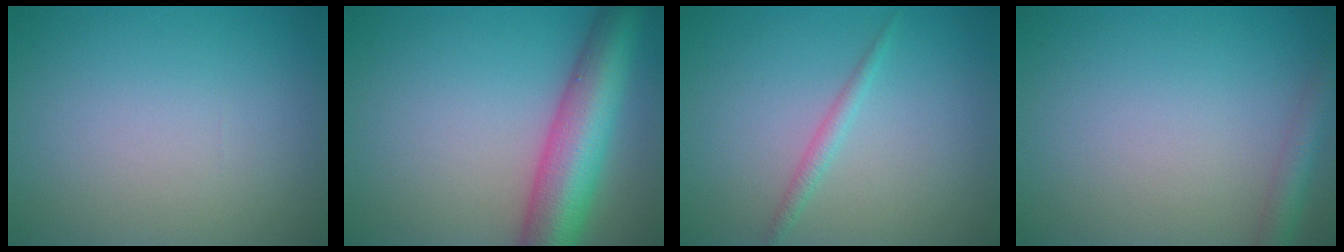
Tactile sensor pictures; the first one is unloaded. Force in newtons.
{"total": 9.1, "press": 9.1, "slide": 0.2}
{"total": 1.3, "press": 1.3, "slide": 0.0}
{"total": 2.4, "press": 2.4, "slide": 0.1}